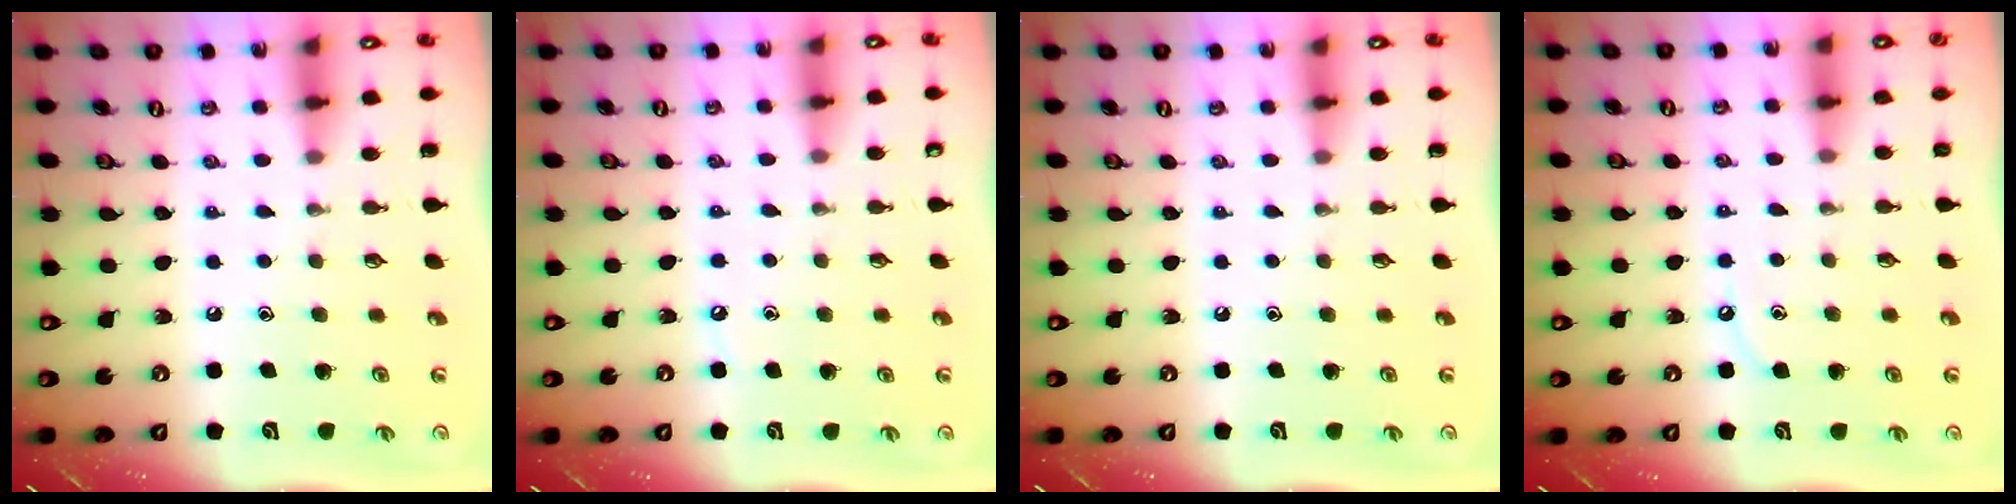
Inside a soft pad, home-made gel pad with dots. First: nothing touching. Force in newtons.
{"total": 2.7, "press": 2.7, "slide": 0.3}
{"total": 0.0}
{"total": 5.2, "press": 5.1, "slide": 0.7}